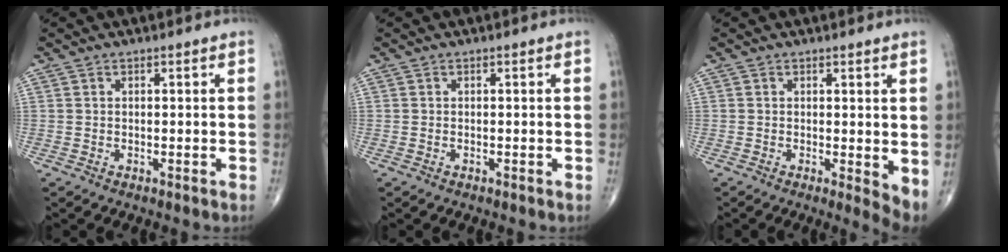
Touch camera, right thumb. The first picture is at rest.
{"total": 0.0}
{"total": 4.0, "force": [0.4, 1.4, 3.7], "torque": [-0.051, -0.012, 0.004]}